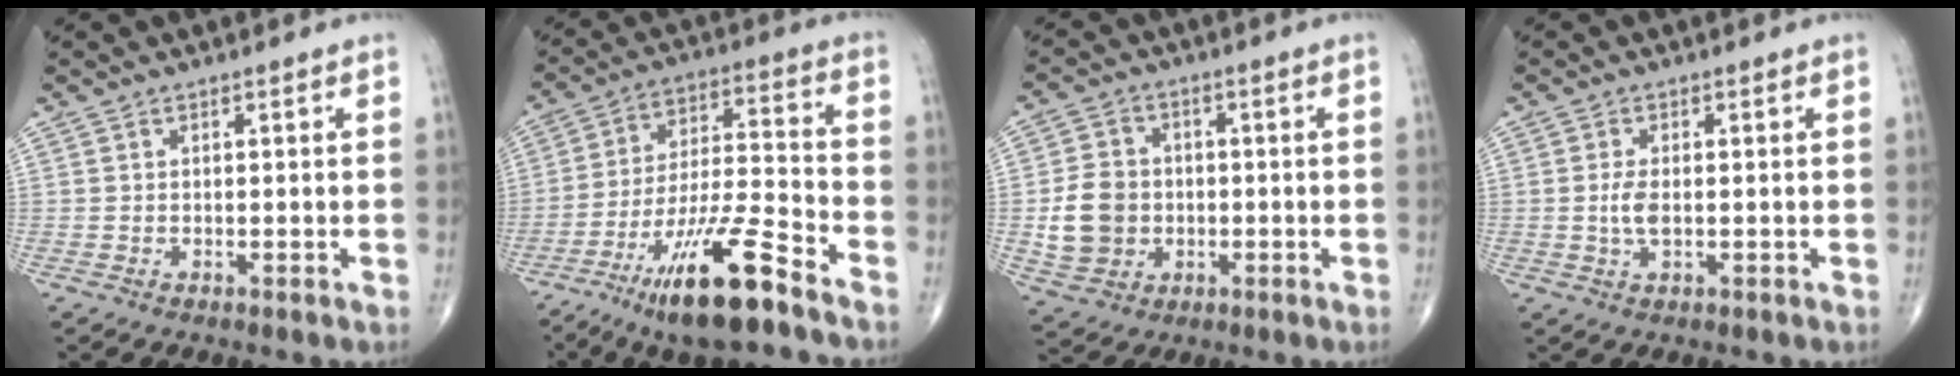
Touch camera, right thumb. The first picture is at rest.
{"total": 17.3, "force": [-11.1, 3.2, 12.8], "torque": [-0.240, 0.060, -0.198]}
{"total": 9.3, "force": [-1.0, 8.0, 4.8], "torque": [-0.069, 0.010, -0.013]}
{"total": 3.0, "force": [-0.1, 1.4, 2.7], "torque": [-0.057, -0.001, -0.003]}